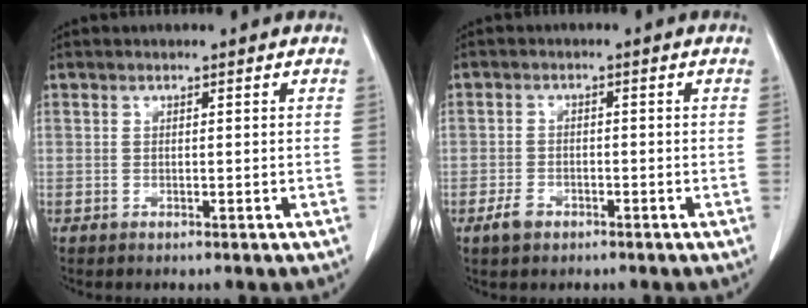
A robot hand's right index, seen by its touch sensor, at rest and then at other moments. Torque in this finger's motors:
{"motor_torque": [-0.32, 0.09, -0.66, -0.21]}